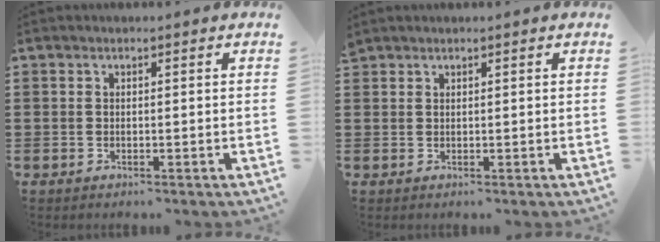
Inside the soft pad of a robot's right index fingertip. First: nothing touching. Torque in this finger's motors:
{"motor_torque": [0.11, 0.12, 0.00, 0.01]}